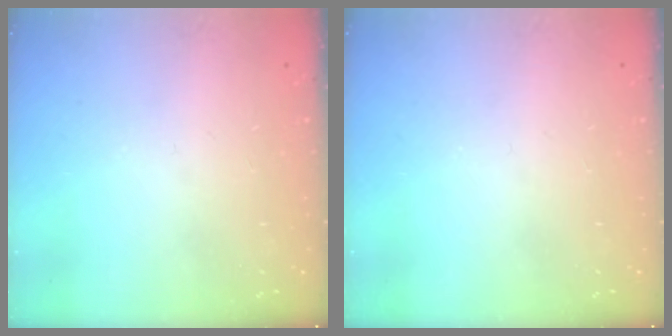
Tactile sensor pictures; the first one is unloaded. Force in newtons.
{"total": 0.0}